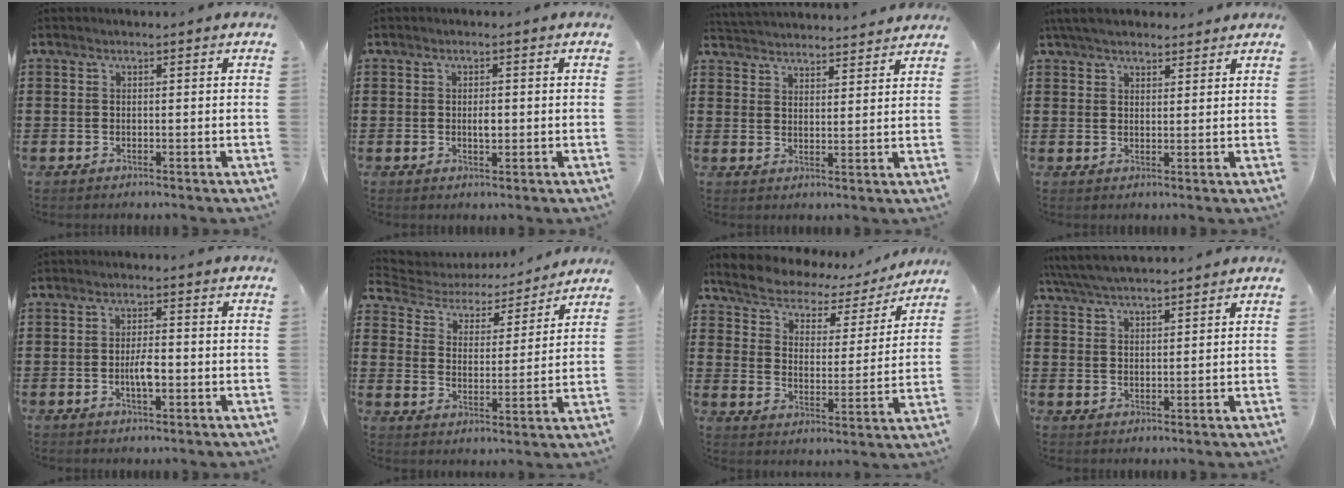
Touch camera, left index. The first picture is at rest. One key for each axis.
{"total": 1.8, "fx": 0.1, "fy": 0.7, "fz": 1.6, "tx": -0.032, "ty": 0.001, "tz": 0.001}
{"total": 3.6, "fx": 3.6, "fy": 0.0, "fz": -0.3, "tx": -0.008, "ty": -0.017, "tz": 0.066}
{"total": 4.6, "fx": 4.0, "fy": 1.3, "fz": 1.7, "tx": -0.045, "ty": -0.002, "tz": 0.077}
{"total": 3.8, "fx": -0.7, "fy": 1.3, "fz": 3.5, "tx": -0.064, "ty": 0.006, "tz": -0.014}
{"total": 4.0, "fx": 3.8, "fy": 0.9, "fz": 0.6, "tx": -0.037, "ty": -0.028, "tz": 0.058}
{"total": 4.4, "fx": 4.1, "fy": 1.3, "fz": 0.9, "tx": -0.043, "ty": -0.030, "tz": 0.062}
{"total": 4.9, "fx": 4.6, "fy": 0.5, "fz": 1.6, "tx": -0.046, "ty": -0.011, "tz": 0.085}